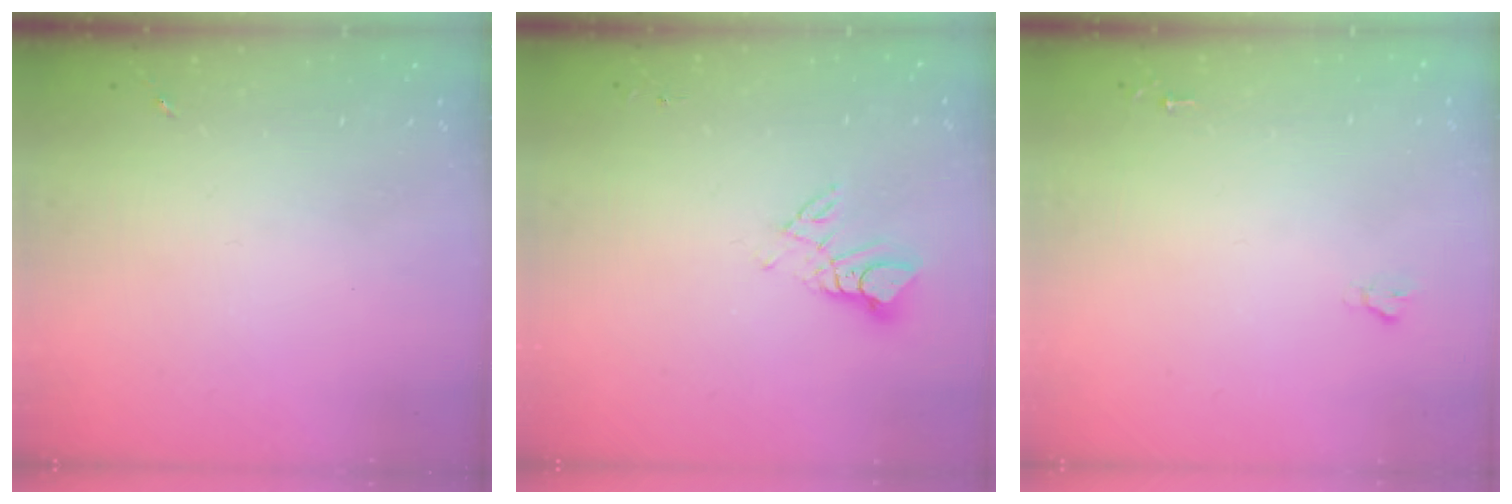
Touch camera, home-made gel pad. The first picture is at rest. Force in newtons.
{"total": 6.8, "press": 6.8, "slide": 0.5}
{"total": 1.6, "press": 1.6, "slide": 0.2}